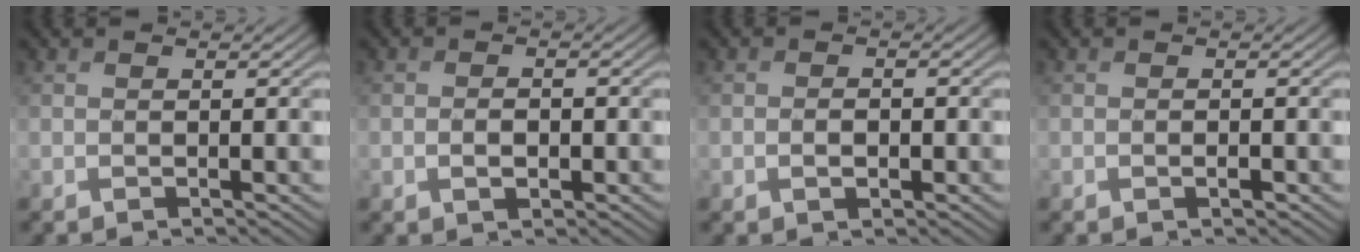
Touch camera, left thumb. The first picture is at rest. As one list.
[{"total": 2.0, "force": [-0.5, 1.2, 1.5], "torque": [-0.022, 0.000, -0.009]}, {"total": 1.6, "force": [-0.5, 1.0, 1.2], "torque": [-0.019, 0.001, -0.008]}, {"total": 0.6, "force": [-0.2, 0.2, 0.5], "torque": [-0.007, 0.000, -0.001]}]